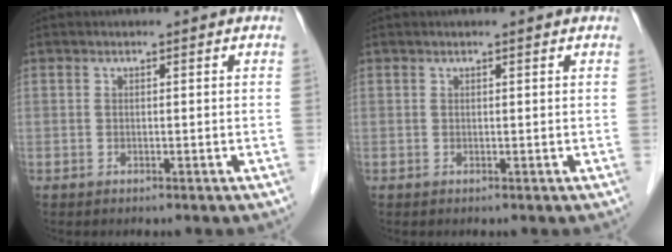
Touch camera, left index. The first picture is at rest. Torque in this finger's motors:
{"motor_torque": [0.28, -0.29, 0.02, 0.01]}